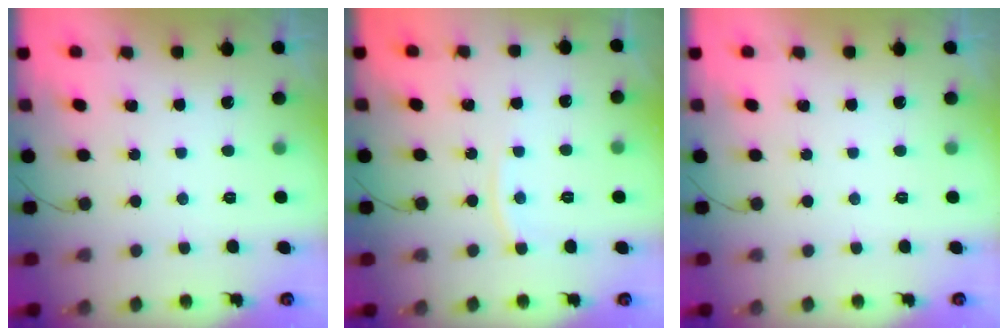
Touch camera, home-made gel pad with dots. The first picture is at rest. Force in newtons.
{"total": 4.7, "press": 4.7, "slide": 0.2}
{"total": 0.0}